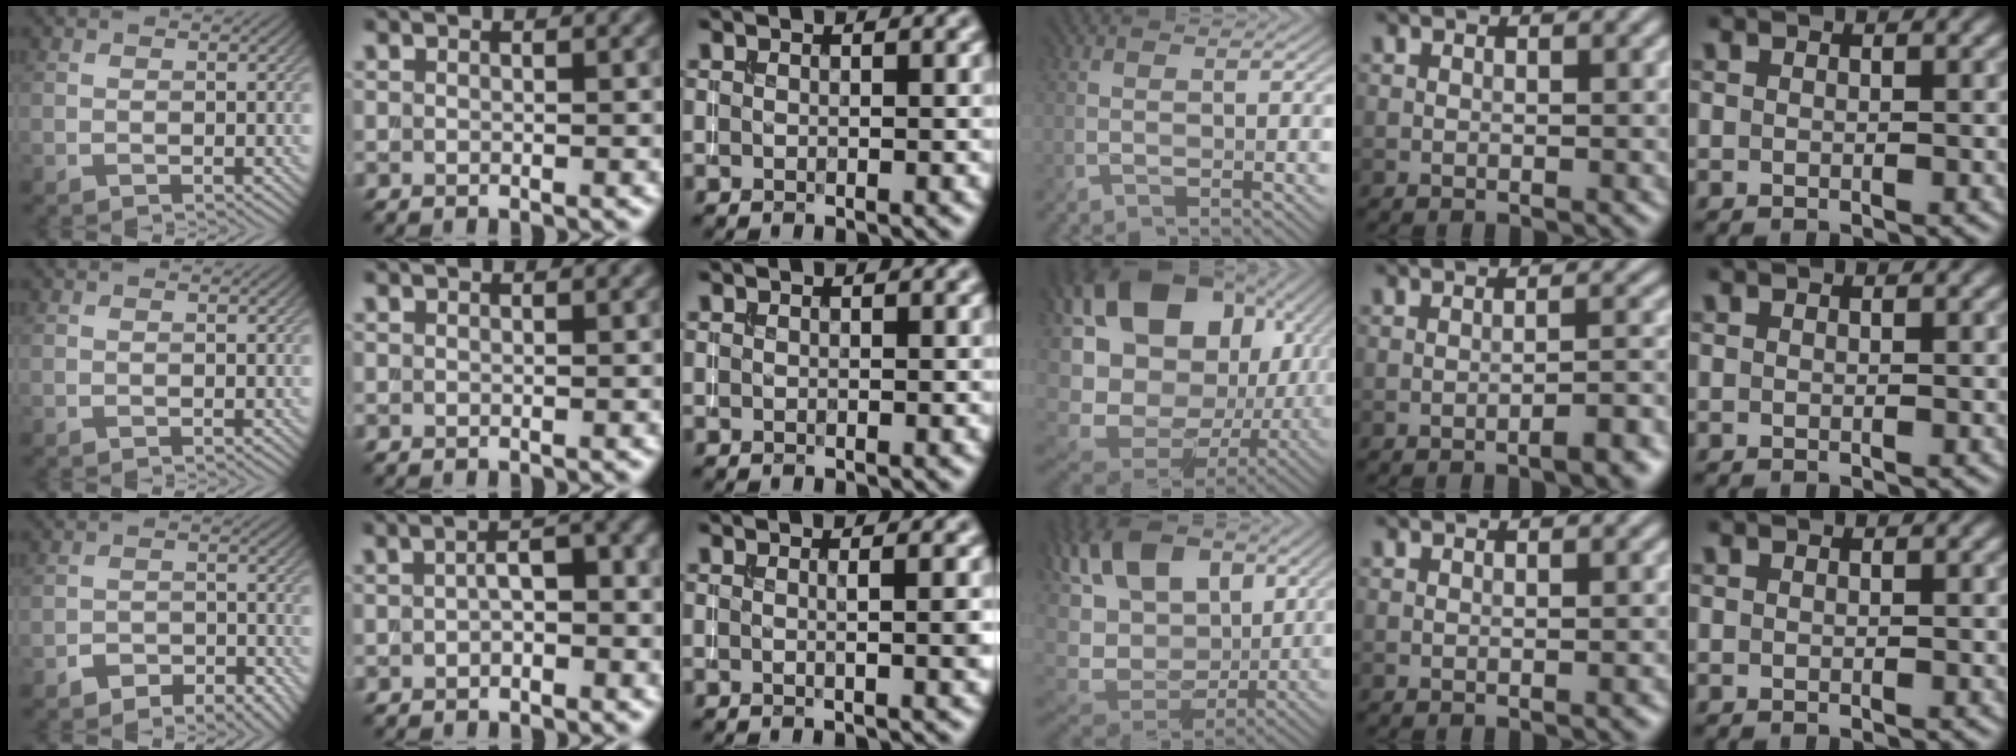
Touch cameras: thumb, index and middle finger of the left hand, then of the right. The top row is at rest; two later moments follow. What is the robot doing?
{"motion": "extract", "object": "backpack"}